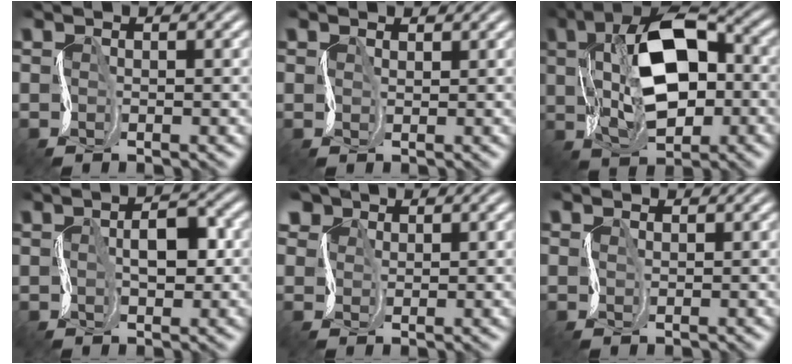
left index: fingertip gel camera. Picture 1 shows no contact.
{"total": 1.7, "force": [1.1, 1.2, -0.1], "torque": [-0.014, 0.008, 0.012]}
{"total": 9.7, "force": [1.2, 5.5, 7.8], "torque": [-0.152, 0.020, 0.017]}
{"total": 3.2, "force": [0.2, 1.8, 2.7], "torque": [-0.044, 0.011, -0.001]}
{"total": 5.8, "force": [4.0, 3.8, 1.9], "torque": [-0.063, 0.021, 0.053]}
{"total": 1.3, "force": [0.9, 0.8, -0.3], "torque": [-0.007, 0.007, 0.010]}